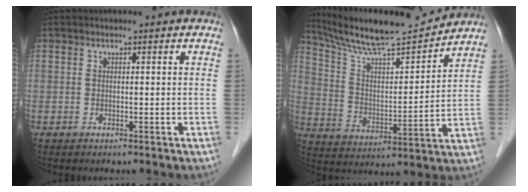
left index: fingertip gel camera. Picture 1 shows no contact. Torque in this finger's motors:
{"motor_torque": [-0.03, -0.16, 0.24, 0.07]}